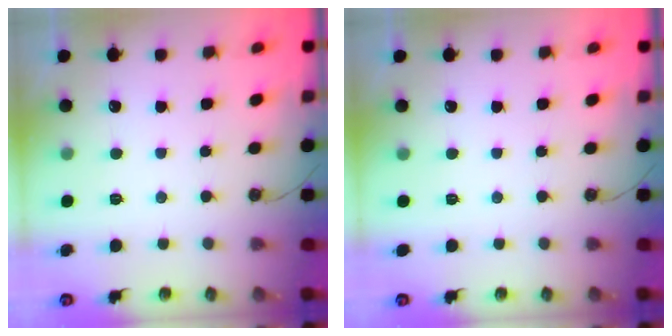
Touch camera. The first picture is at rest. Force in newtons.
{"total": 0.0}